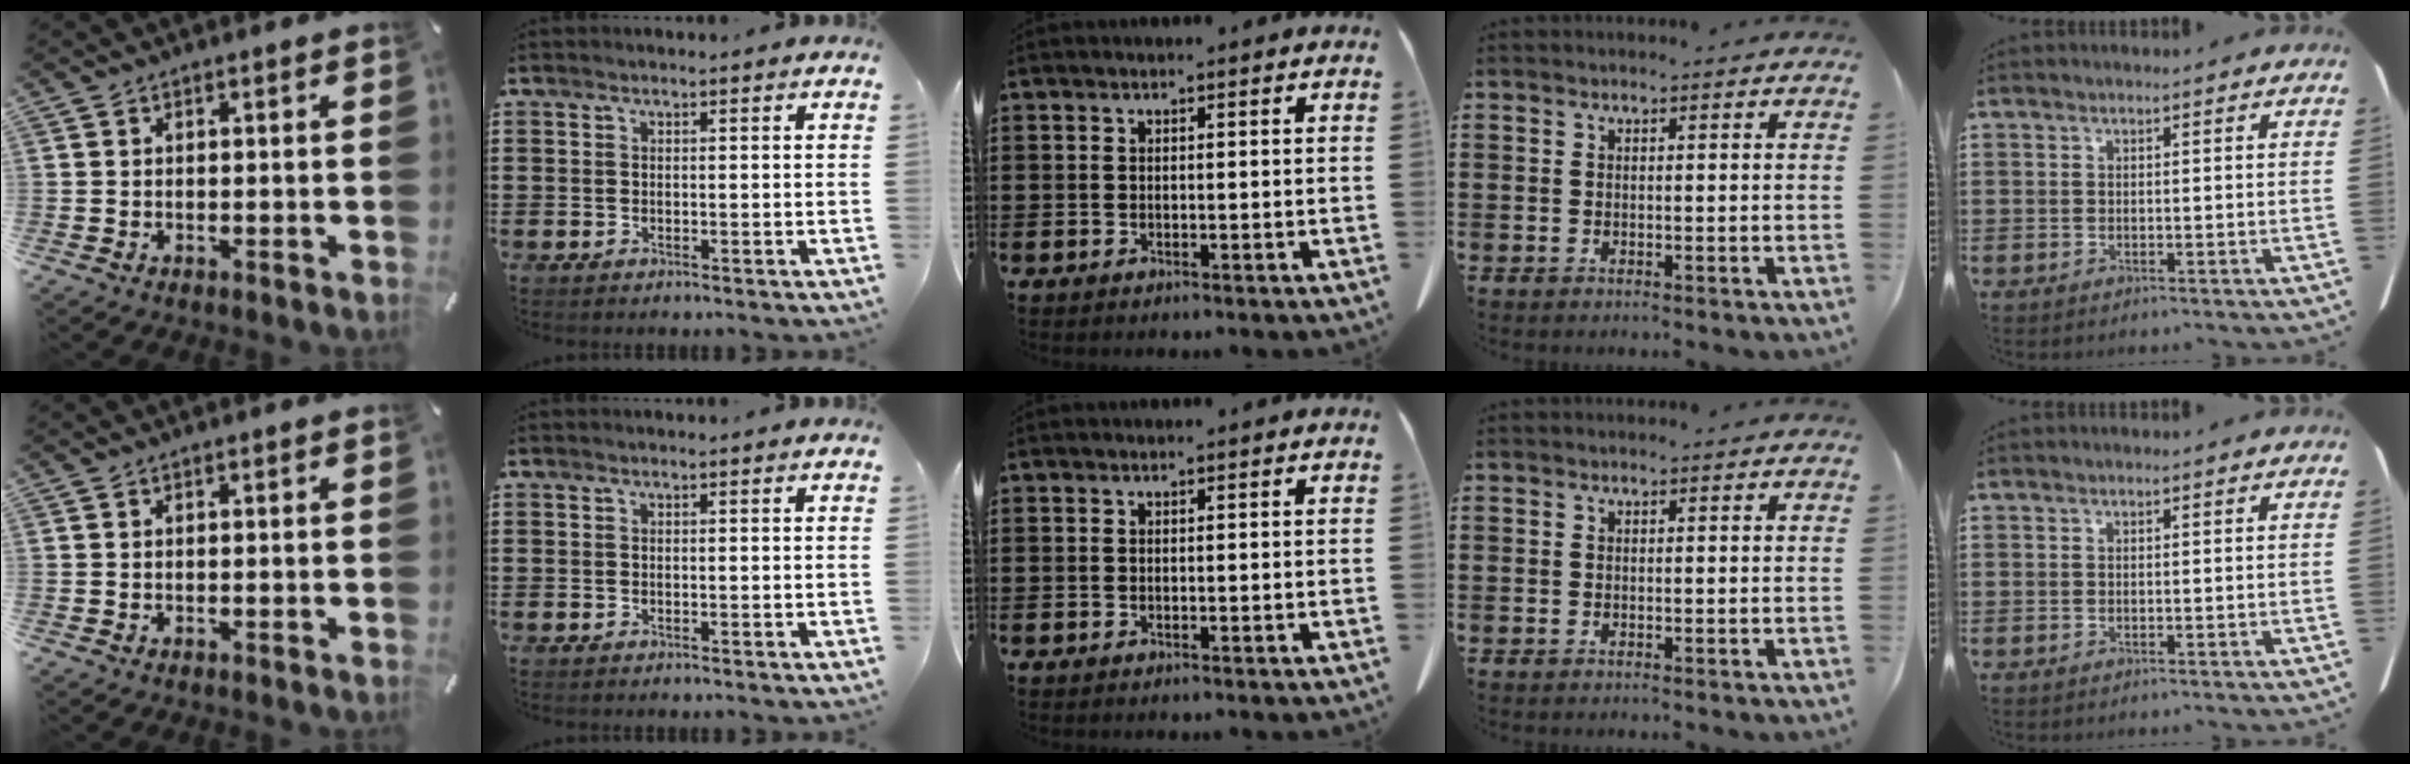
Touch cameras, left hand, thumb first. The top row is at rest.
{}